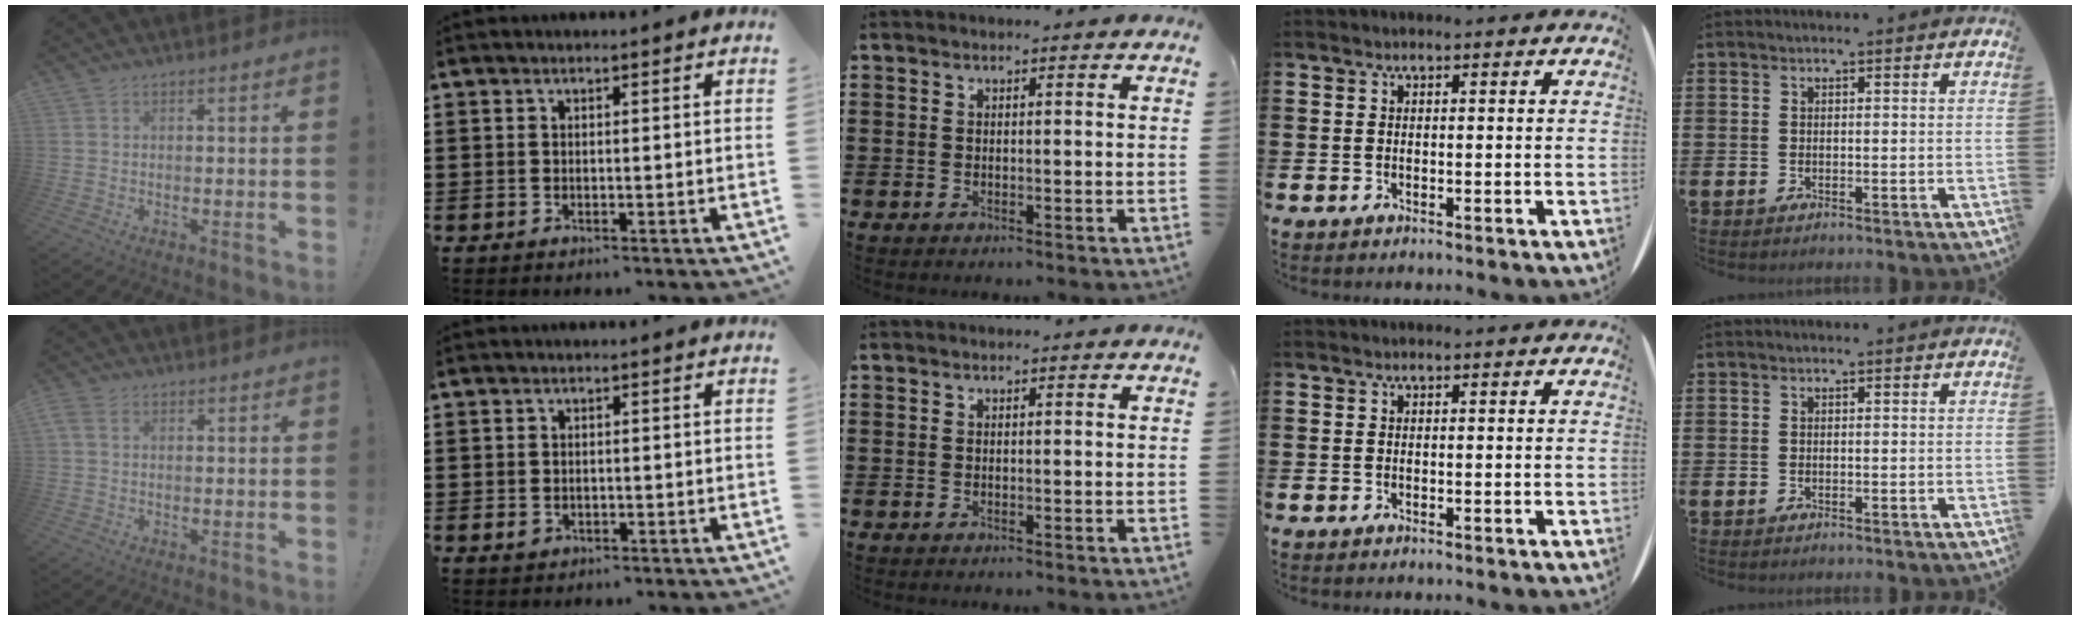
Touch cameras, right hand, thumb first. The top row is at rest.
{"thumb": {"total": 2.8, "force": [0.9, 1.9, 1.9], "torque": [-0.031, 0.004, 0.017]}, "index": {"total": 1.0, "force": [-0.3, 0.8, 0.5], "torque": [-0.013, 0.002, -0.006]}}